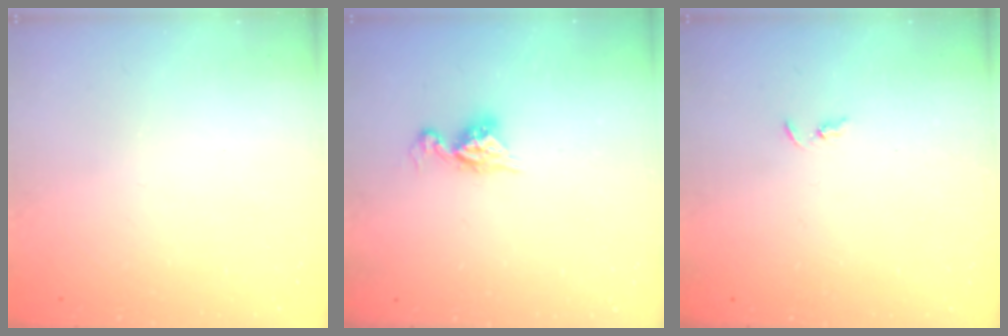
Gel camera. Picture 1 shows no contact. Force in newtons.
{"total": 7.2, "press": 7.2, "slide": 0.7}
{"total": 1.5, "press": 1.5, "slide": 0.4}